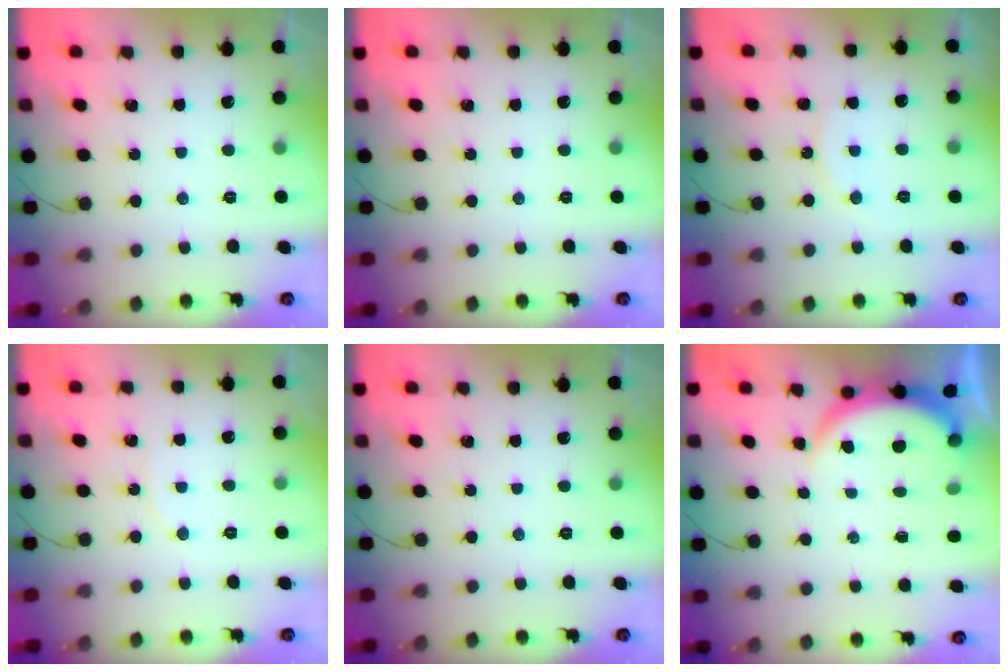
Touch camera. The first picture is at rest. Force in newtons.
{"total": 0.0}
{"total": 6.6, "press": 6.6, "slide": 0.1}
{"total": 3.9, "press": 3.9, "slide": 0.6}
{"total": 0.0}
{"total": 4.5, "press": 4.4, "slide": 0.5}